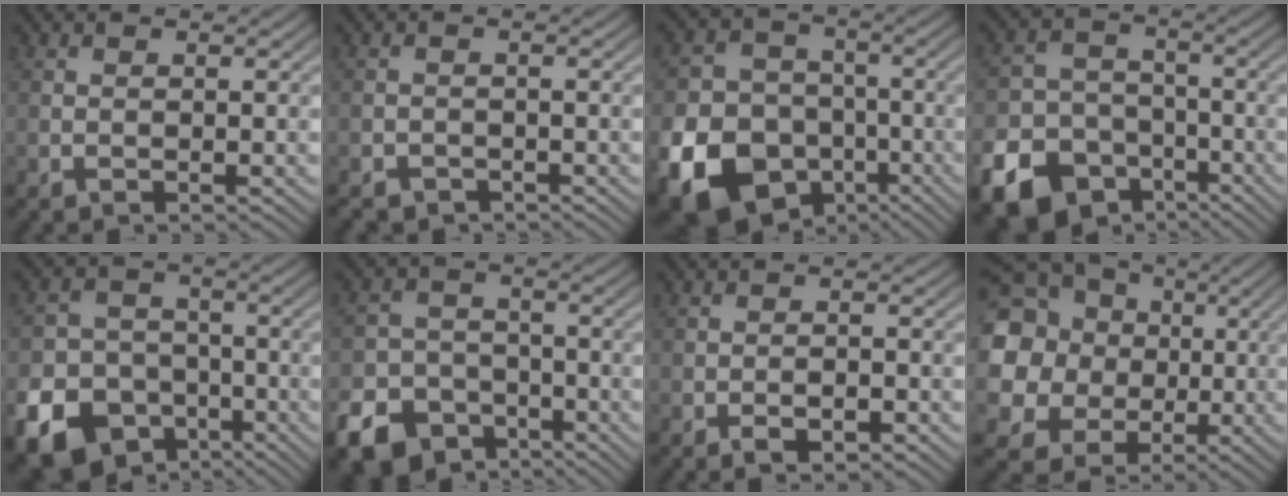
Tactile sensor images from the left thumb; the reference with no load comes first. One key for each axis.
{"total": 1.9, "fx": -1.6, "fy": 0.9, "fz": 0.3, "tx": -0.004, "ty": -0.003, "tz": -0.033}
{"total": 21.3, "fx": -9.5, "fy": 17.4, "fz": 7.8, "tx": -0.209, "ty": -0.079, "tz": -0.174}
{"total": 15.9, "fx": -9.6, "fy": 11.7, "fz": 4.9, "tx": -0.137, "ty": -0.073, "tz": -0.160}
{"total": 16.3, "fx": -9.3, "fy": 12.5, "fz": 4.8, "tx": -0.130, "ty": -0.073, "tz": -0.158}
{"total": 10.3, "fx": -6.7, "fy": 7.1, "fz": 3.4, "tx": -0.078, "ty": -0.030, "tz": -0.122}
{"total": 2.1, "fx": -1.3, "fy": 0.7, "fz": 1.6, "tx": -0.024, "ty": 0.002, "tz": -0.022}
{"total": 19.3, "fx": 2.9, "fy": 17.6, "fz": 7.3, "tx": -0.249, "ty": 0.023, "tz": 0.015}